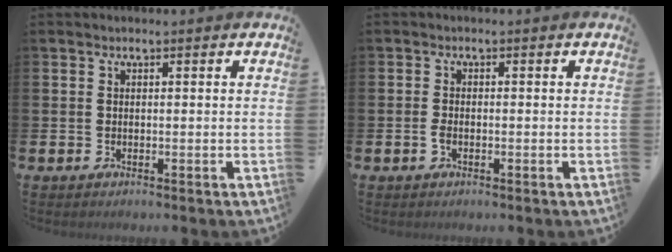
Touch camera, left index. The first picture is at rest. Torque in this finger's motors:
{"motor_torque": [-0.01, 0.07, 0.03, 0.02]}